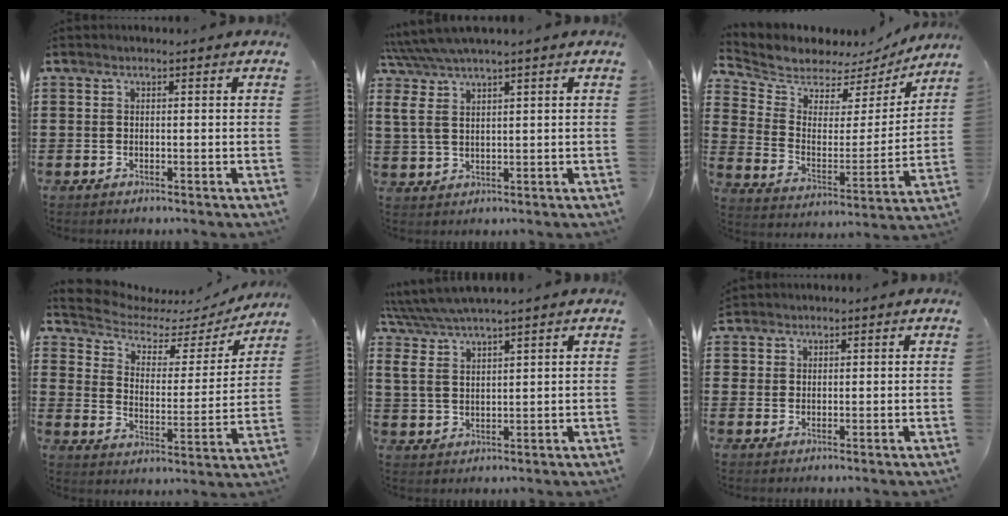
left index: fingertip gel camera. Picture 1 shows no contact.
{"total": 4.6, "force": [2.8, 0.8, 3.5], "torque": [-0.086, 0.000, 0.045]}
{"total": 5.5, "force": [5.0, 2.1, 0.3], "torque": [-0.044, -0.039, 0.084]}
{"total": 4.5, "force": [3.8, 2.0, 1.5], "torque": [-0.055, -0.024, 0.058]}
{"total": 5.1, "force": [4.0, 1.0, 2.9], "torque": [-0.078, -0.012, 0.069]}
{"total": 1.8, "force": [1.6, 0.9, -0.1], "torque": [-0.003, 0.004, 0.033]}